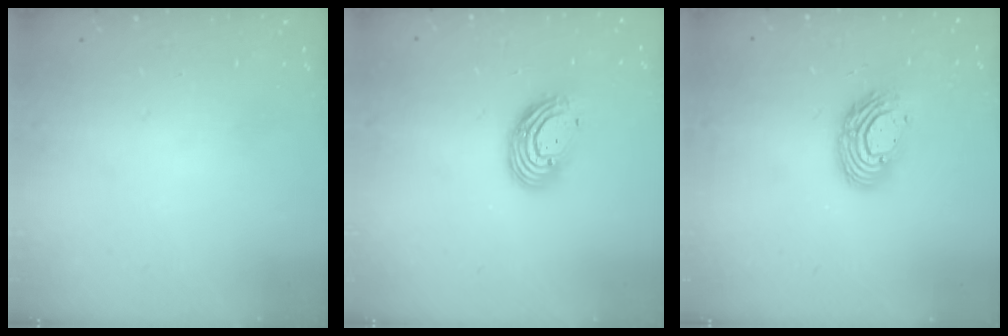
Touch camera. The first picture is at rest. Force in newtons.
{"total": 10.5, "press": 10.4, "slide": 1.1}
{"total": 11.3, "press": 11.2, "slide": 1.1}